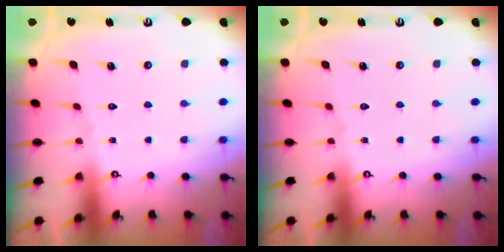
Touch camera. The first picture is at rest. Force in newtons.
{"total": 0.0}